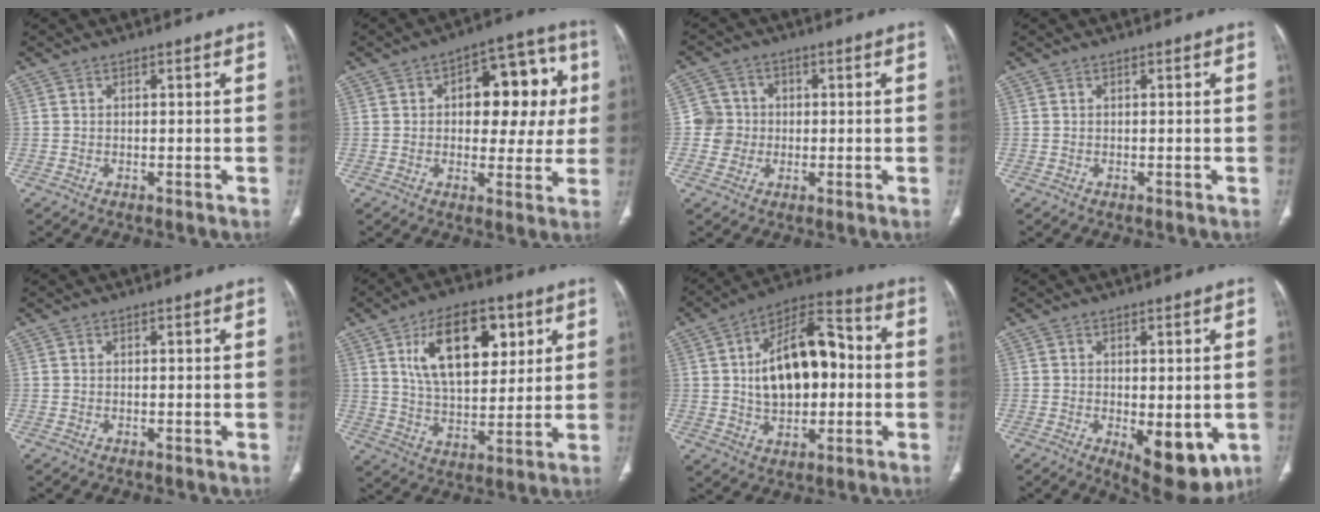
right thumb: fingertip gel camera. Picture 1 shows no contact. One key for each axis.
{"total": 16.2, "fx": 2.9, "fy": 8.9, "fz": 13.2, "tx": -0.114, "ty": 0.024, "tz": 0.036}
{"total": 5.1, "fx": -0.2, "fy": 5.1, "fz": 0.5, "tx": 0.022, "ty": 0.011, "tz": -0.010}
{"total": 0.0}
{"total": 0.0}
{"total": 17.2, "fx": 6.7, "fy": 9.1, "fz": 12.9, "tx": -0.169, "ty": -0.024, "tz": 0.120}
{"total": 17.9, "fx": 0.9, "fy": 10.3, "fz": 14.6, "tx": -0.213, "ty": 0.032, "tz": 0.012}
{"total": 10.1, "fx": -2.8, "fy": 4.6, "fz": 8.5, "tx": -0.093, "ty": -0.016, "tz": -0.028}